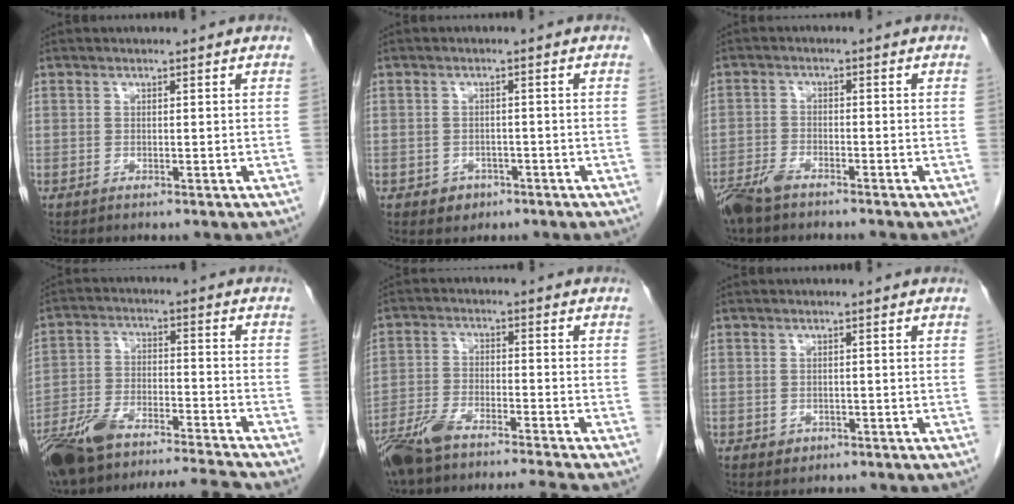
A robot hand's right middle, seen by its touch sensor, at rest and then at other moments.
{"total": 2.5, "force": [-1.3, 2.0, 0.6], "torque": [-0.008, 0.007, -0.013]}
{"total": 5.2, "force": [-4.4, 1.2, 2.5], "torque": [-0.051, -0.010, -0.084]}
{"total": 14.5, "force": [-12.9, 0.4, 6.4], "torque": [-0.128, 0.009, -0.226]}
{"total": 9.9, "force": [-8.7, -0.2, 4.7], "torque": [-0.088, -0.010, -0.153]}
{"total": 1.3, "force": [-0.5, 1.1, 0.3], "torque": [-0.005, 0.003, -0.003]}